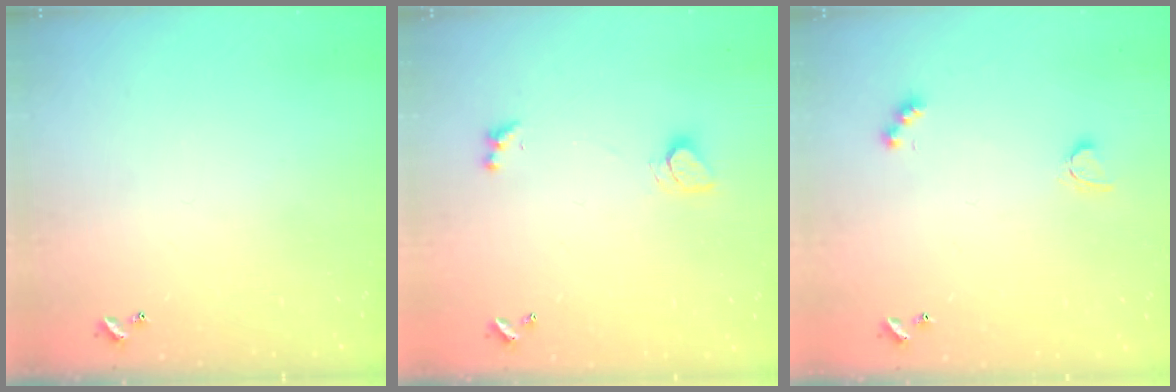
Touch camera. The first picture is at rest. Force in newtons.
{"total": 2.5, "press": 2.5, "slide": 0.6}
{"total": 4.0, "press": 3.9, "slide": 0.9}